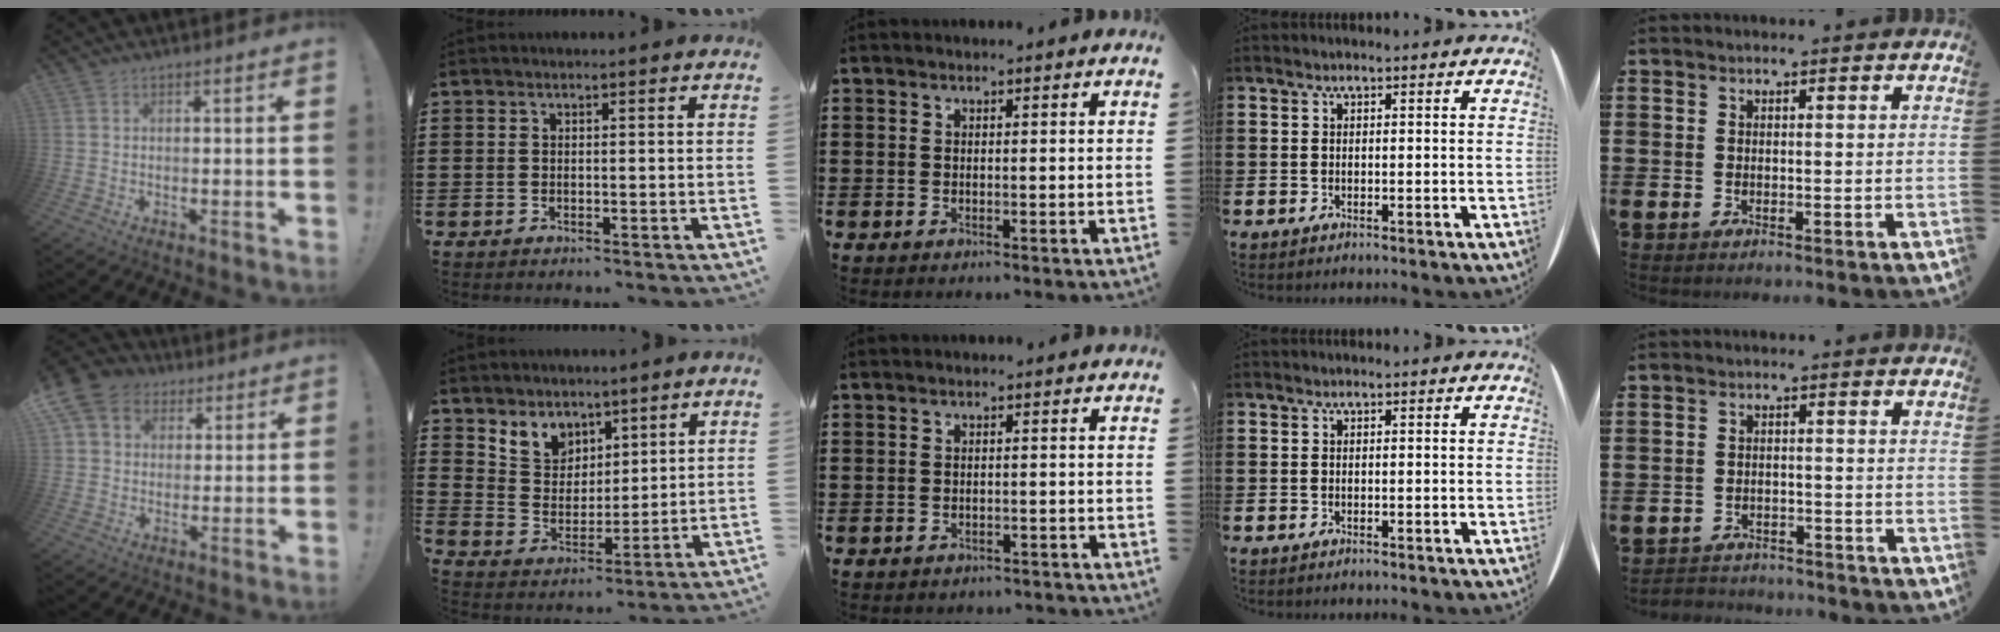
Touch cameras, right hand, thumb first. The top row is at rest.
{"thumb": {"total": 10.4, "force": [4.2, 8.5, 4.2], "torque": [-0.073, -0.018, 0.085]}, "index": {"total": 6.4, "force": [4.4, 4.5, 0.4], "torque": [-0.043, -0.007, 0.083]}, "middle": {"total": 1.3, "force": [-1.3, 0.2, 0.1], "torque": [-0.006, 0.001, -0.027]}, "little": {"total": 2.1, "force": [-2.1, 0.2, -0.3], "torque": [-0.002, 0.001, -0.048]}}